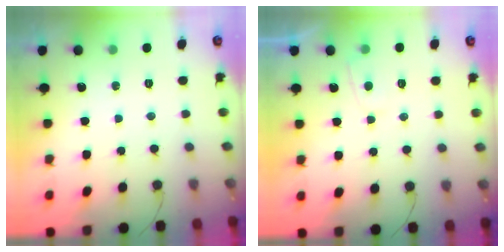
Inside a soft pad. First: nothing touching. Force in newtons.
{"total": 2.9, "press": 2.9, "slide": 0.3}